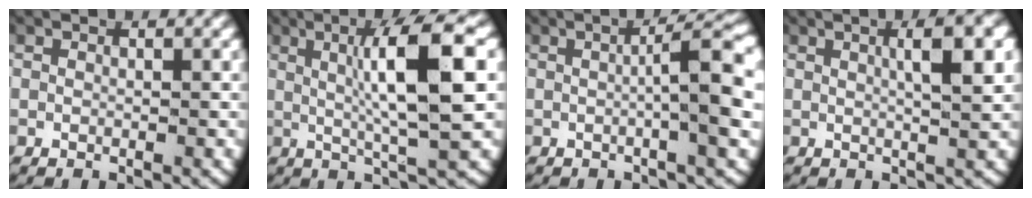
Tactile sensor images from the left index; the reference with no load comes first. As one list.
[{"total": 7.3, "force": [1.7, 0.8, 7.0], "torque": [-0.123, 0.005, 0.028]}, {"total": 4.8, "force": [0.3, 0.8, 4.8], "torque": [-0.068, 0.009, 0.004]}, {"total": 3.9, "force": [1.4, 0.5, 3.6], "torque": [-0.058, 0.006, 0.024]}]